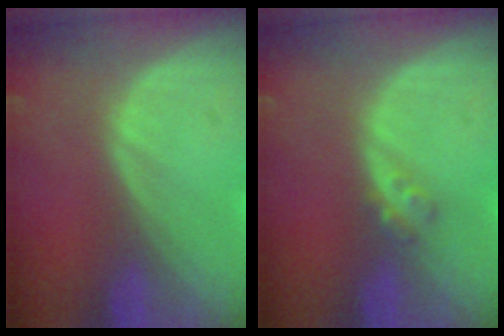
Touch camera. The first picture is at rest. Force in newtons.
{"total": 1.8, "press": 1.5, "slide": 0.9}